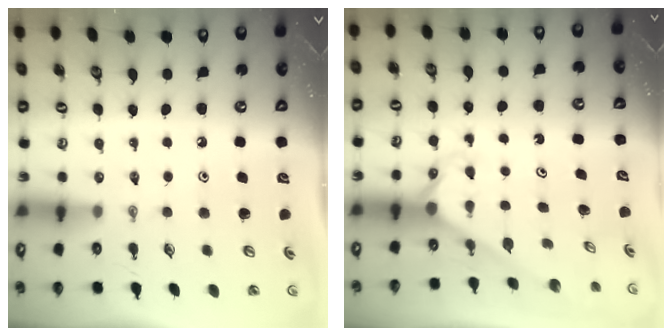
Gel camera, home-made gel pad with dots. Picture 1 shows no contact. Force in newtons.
{"total": 2.4, "press": 2.4, "slide": 0.3}